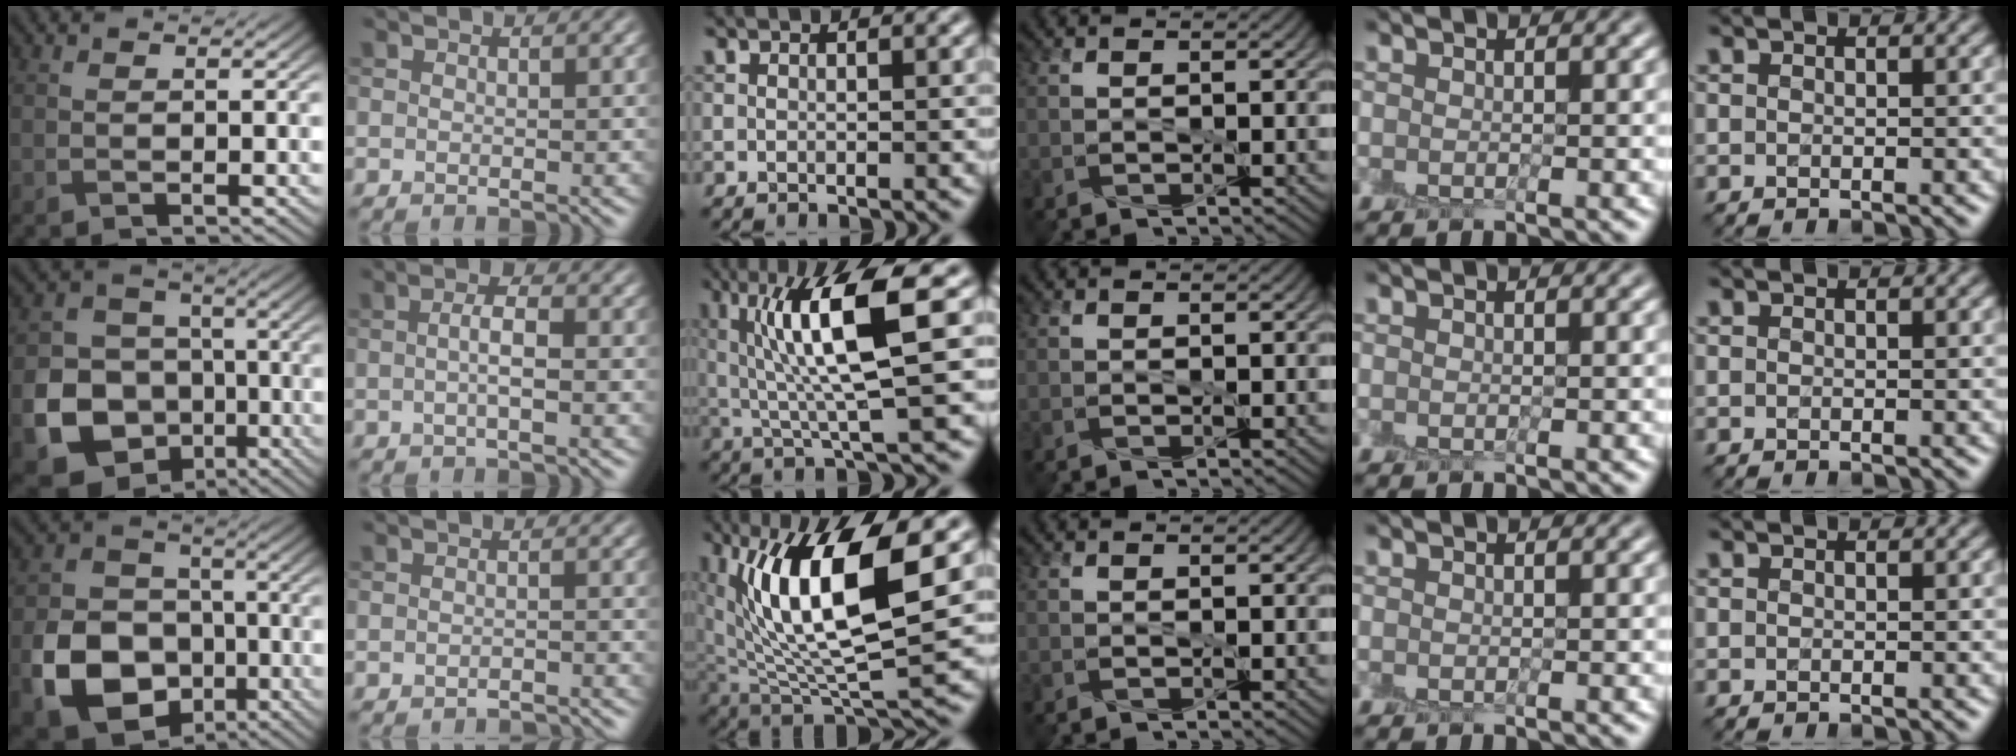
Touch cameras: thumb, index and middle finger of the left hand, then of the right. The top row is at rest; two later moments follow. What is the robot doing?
{"motion": "peel", "object": "sticky note"}